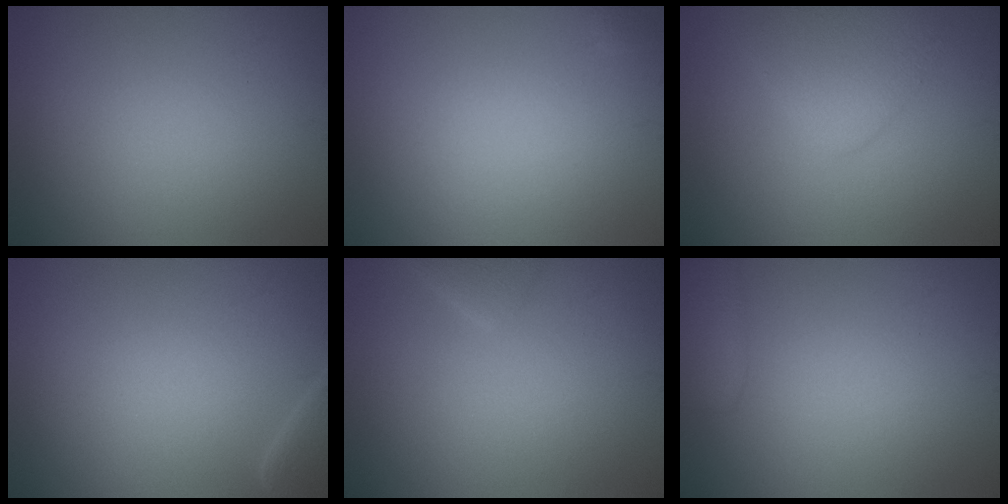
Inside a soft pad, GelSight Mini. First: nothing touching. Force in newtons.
{"total": 0.0}
{"total": 3.0, "press": 3.0, "slide": 0.0}
{"total": 2.4, "press": 2.3, "slide": 0.4}
{"total": 1.7, "press": 1.7, "slide": 0.1}
{"total": 2.3, "press": 2.3, "slide": 0.2}